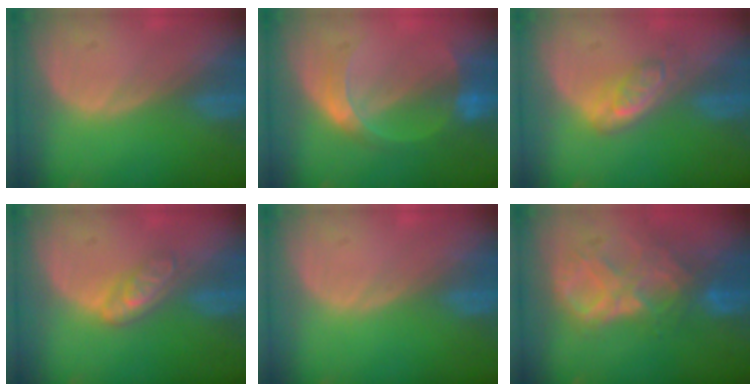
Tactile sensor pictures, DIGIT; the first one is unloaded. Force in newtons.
{"total": 6.4, "press": 5.7, "slide": 2.9}
{"total": 4.5, "press": 4.4, "slide": 1.1}
{"total": 4.5, "press": 3.9, "slide": 2.3}
{"total": 0.0}
{"total": 9.0, "press": 7.8, "slide": 4.5}